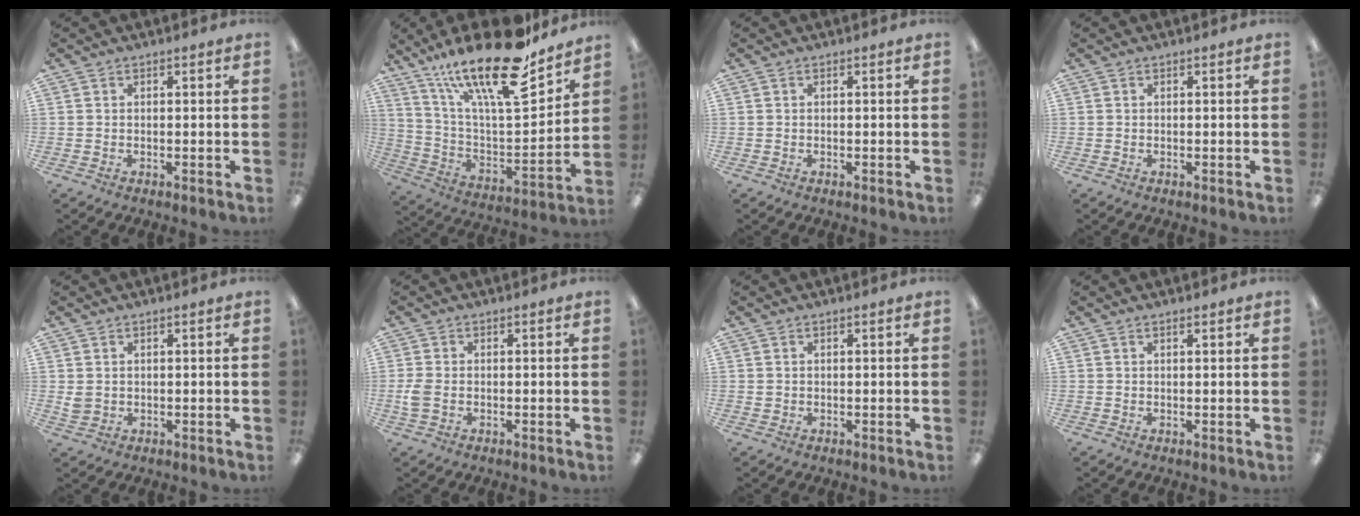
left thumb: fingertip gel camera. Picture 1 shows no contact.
{"total": 25.2, "force": [18.0, 7.2, 16.1], "torque": [-0.261, -0.122, 0.303]}
{"total": 0.0}
{"total": 0.0}
{"total": 2.0, "force": [0.8, 1.7, 0.8], "torque": [-0.010, -0.001, 0.014]}
{"total": 3.4, "force": [-0.5, 2.1, 2.6], "torque": [-0.058, 0.001, -0.010]}
{"total": 0.6, "force": [0.3, 0.5, 0.1], "torque": [-0.002, 0.003, 0.006]}
{"total": 0.8, "force": [0.7, 0.2, 0.4], "torque": [-0.009, 0.000, 0.013]}